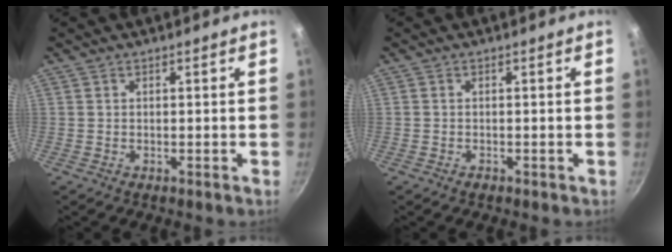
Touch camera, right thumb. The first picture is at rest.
{"total": 0.9, "force": [-0.5, 0.6, 0.4], "torque": [-0.005, 0.004, -0.007]}